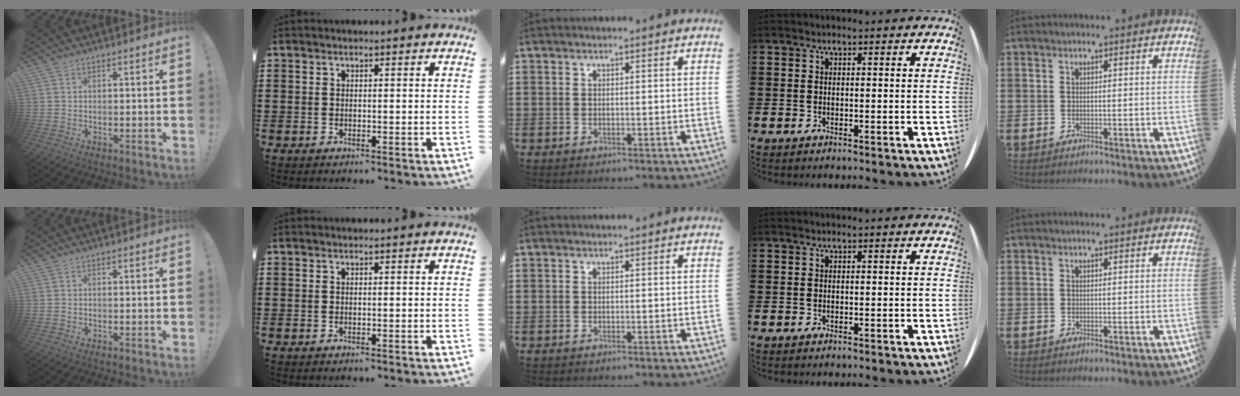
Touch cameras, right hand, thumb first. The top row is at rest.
{}